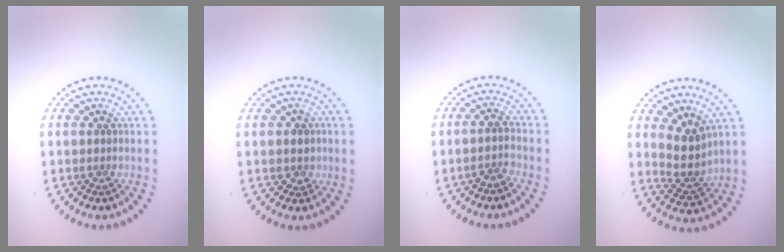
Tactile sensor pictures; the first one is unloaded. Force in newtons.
{"total": 1.5, "press": 1.3, "slide": 0.8}
{"total": 1.4, "press": 1.2, "slide": 0.6}
{"total": 3.0, "press": 2.4, "slide": 1.8}